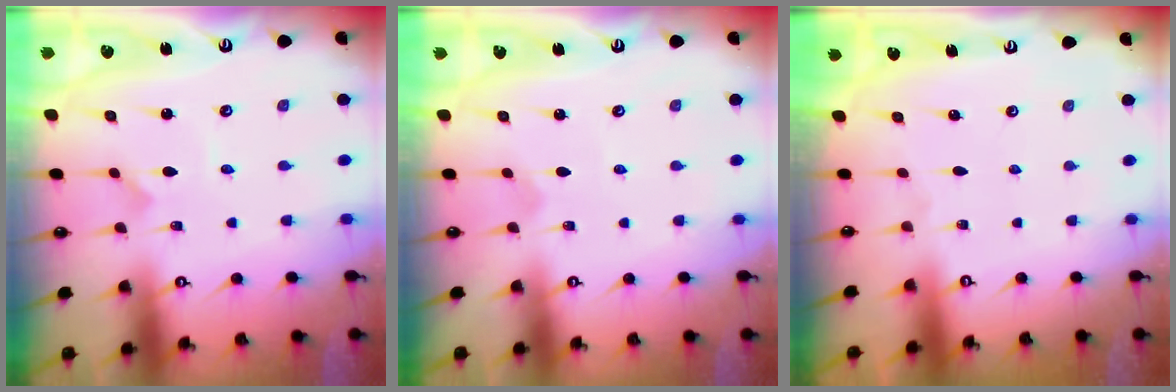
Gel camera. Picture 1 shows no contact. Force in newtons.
{"total": 0.8, "press": 0.8, "slide": 0.0}
{"total": 0.0}